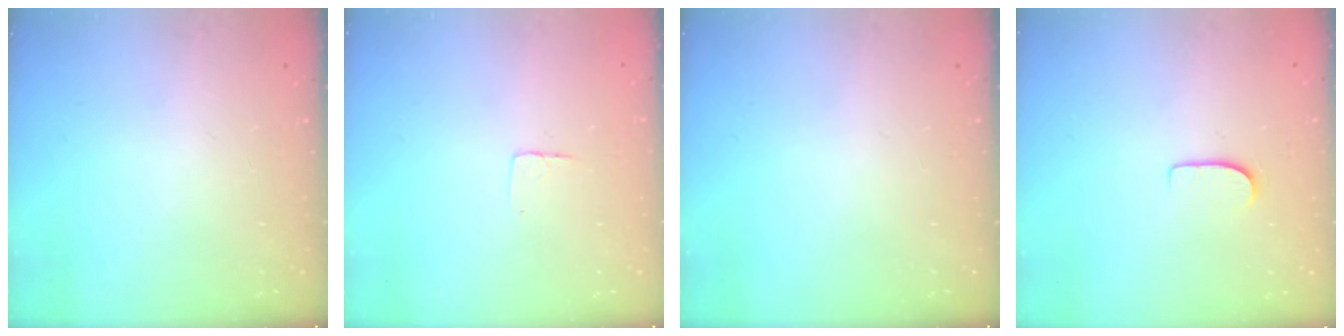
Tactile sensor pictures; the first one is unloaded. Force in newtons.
{"total": 2.9, "press": 2.9, "slide": 0.2}
{"total": 0.0}
{"total": 5.9, "press": 5.8, "slide": 0.6}